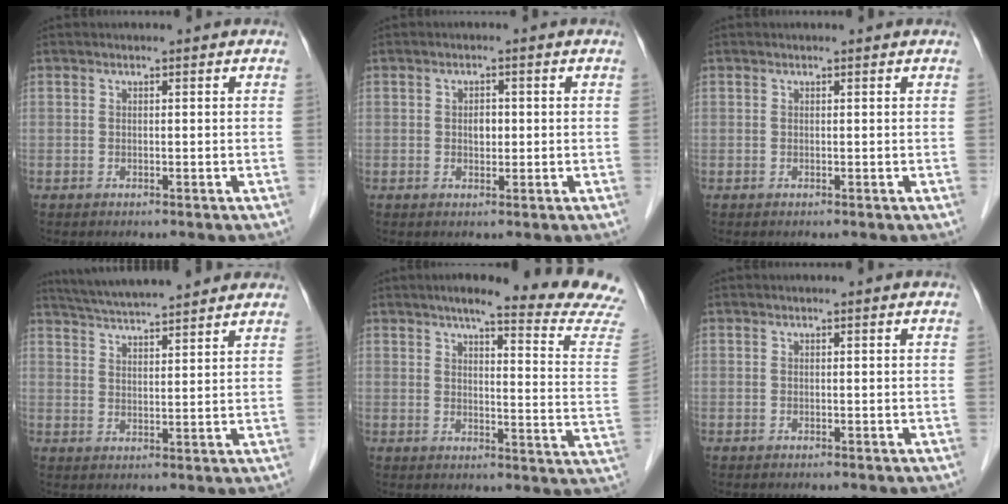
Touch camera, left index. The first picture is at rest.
{"total": 1.8, "force": [-0.5, 1.2, 1.3], "torque": [-0.021, -0.005, -0.007]}
{"total": 0.0}
{"total": 14.4, "force": [12.8, 1.3, 6.3], "torque": [-0.108, 0.028, 0.187]}
{"total": 17.4, "force": [15.8, -0.7, 7.3], "torque": [-0.093, -0.080, 0.173]}
{"total": 0.0}